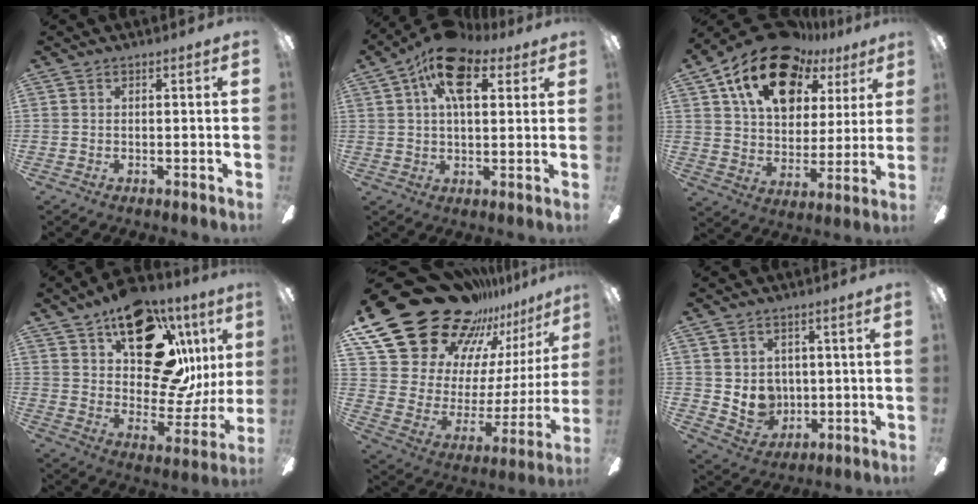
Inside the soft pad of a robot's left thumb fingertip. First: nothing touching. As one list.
[{"total": 22.6, "force": [12.8, 11.6, 14.6], "torque": [-0.259, -0.049, 0.223]}, {"total": 21.6, "force": [12.8, 12.4, 12.2], "torque": [-0.211, -0.062, 0.228]}, {"total": 25.8, "force": [13.6, 14.4, 16.5], "torque": [-0.217, -0.068, 0.243]}, {"total": 27.8, "force": [21.8, 13.3, 10.8], "torque": [-0.195, -0.163, 0.418]}, {"total": 6.9, "force": [1.6, 6.5, 1.6], "torque": [-0.034, -0.010, 0.037]}]